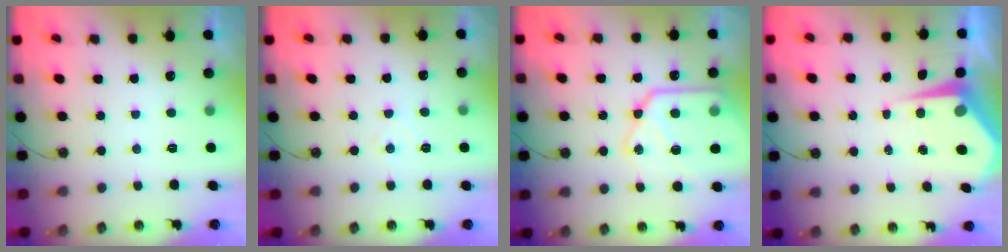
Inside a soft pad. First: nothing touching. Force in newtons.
{"total": 3.5, "press": 3.5, "slide": 0.5}
{"total": 17.1, "press": 17.0, "slide": 1.6}
{"total": 6.6, "press": 6.5, "slide": 0.9}